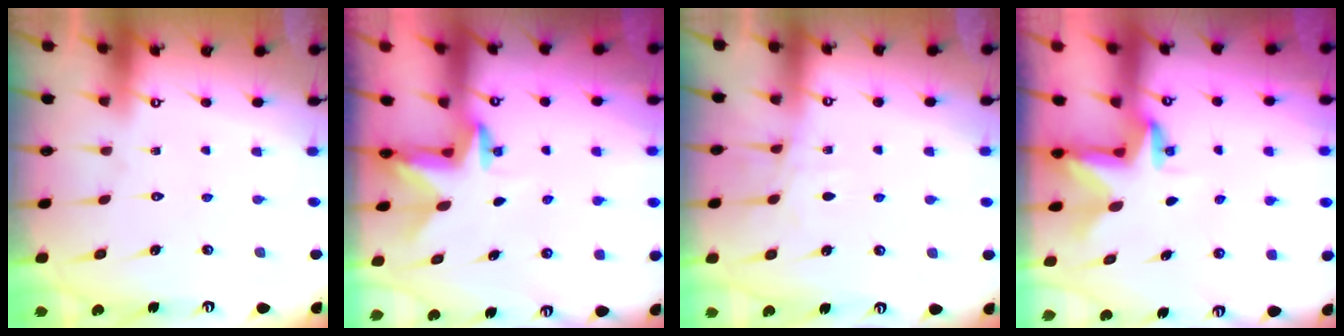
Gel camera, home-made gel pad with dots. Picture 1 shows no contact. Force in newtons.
{"total": 2.3, "press": 2.3, "slide": 0.4}
{"total": 5.8, "press": 5.8, "slide": 0.5}
{"total": 2.9, "press": 2.9, "slide": 0.2}